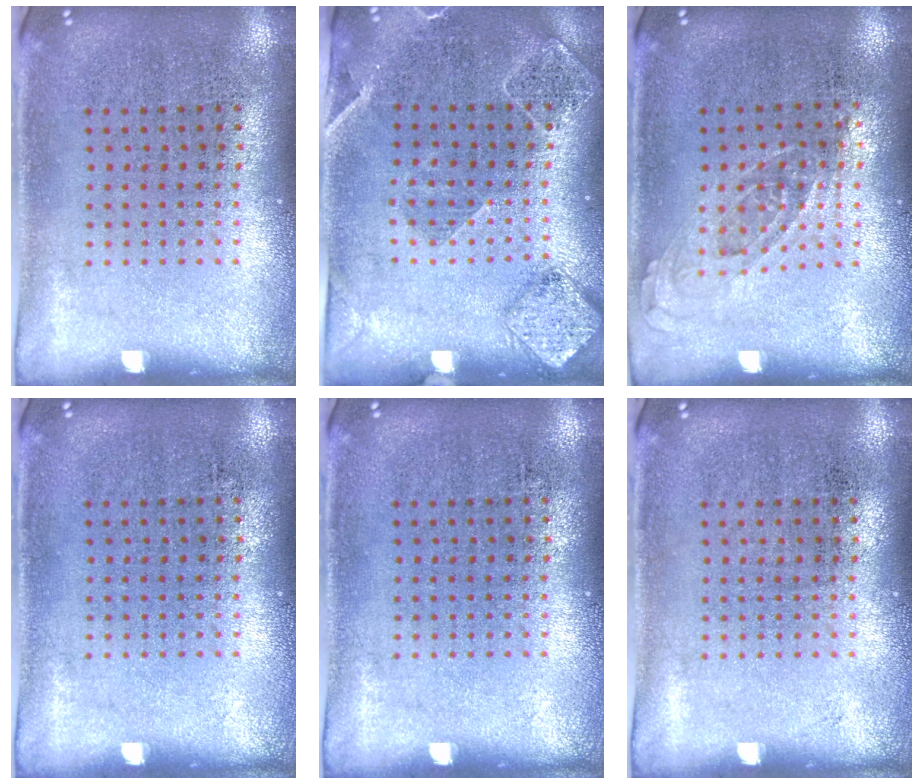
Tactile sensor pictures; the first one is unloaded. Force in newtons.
{"total": 1.6, "press": 1.6, "slide": 0.3}
{"total": 0.7, "press": 0.7, "slide": 0.3}
{"total": 0.0}
{"total": 0.0}
{"total": 0.0}